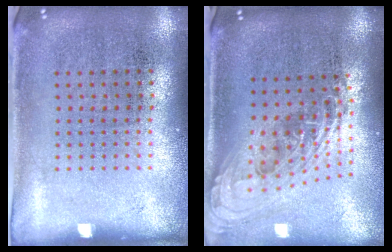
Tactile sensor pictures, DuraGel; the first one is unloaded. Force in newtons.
{"total": 2.3, "press": 1.7, "slide": 1.5}